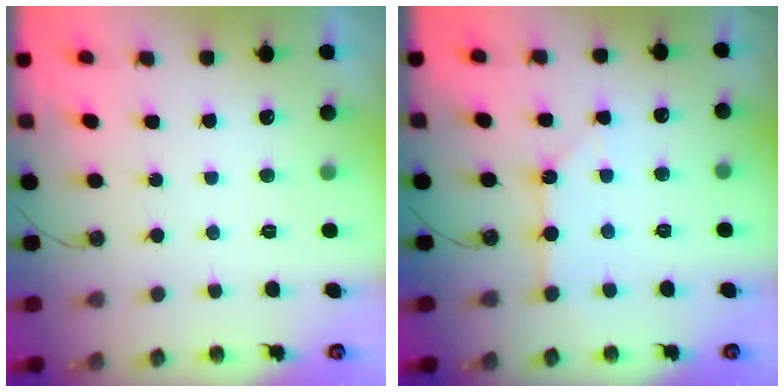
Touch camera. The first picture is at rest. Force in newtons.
{"total": 2.5, "press": 2.5, "slide": 0.2}